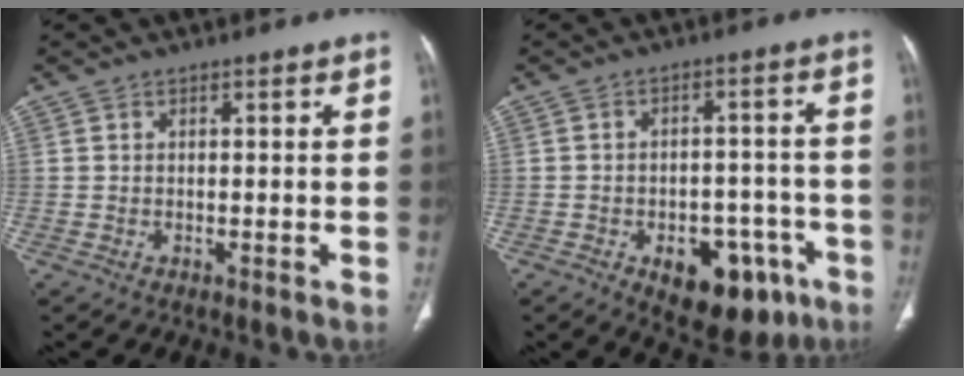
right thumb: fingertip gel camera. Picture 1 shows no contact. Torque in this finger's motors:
{"motor_torque": [1.66, 1.72, -0.14, 0.01, 0.13]}